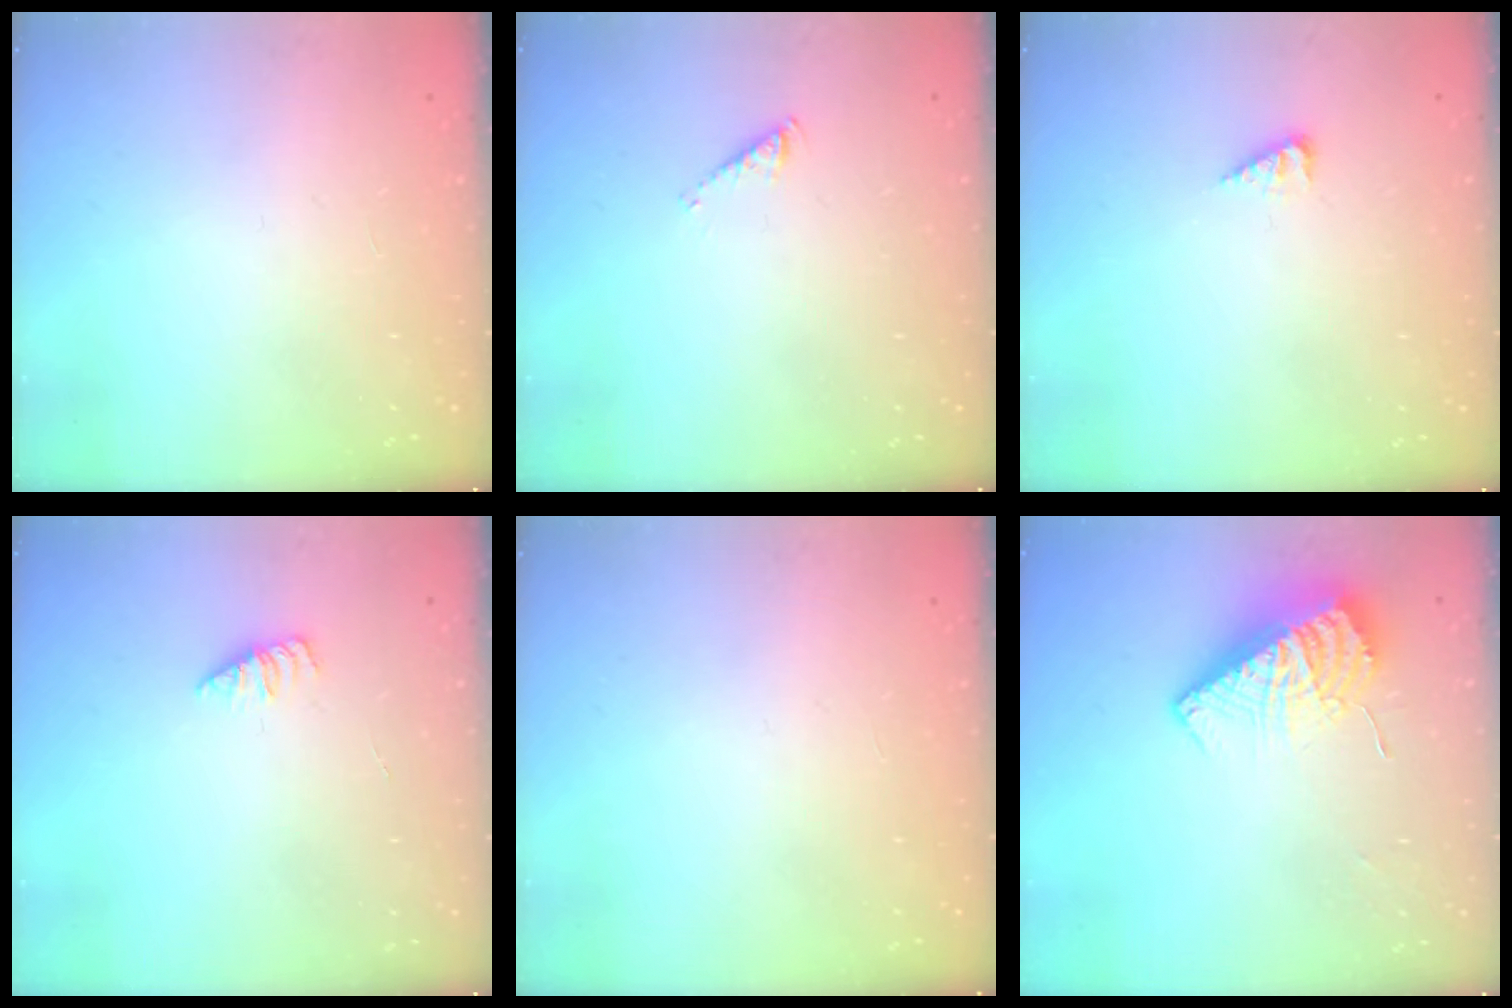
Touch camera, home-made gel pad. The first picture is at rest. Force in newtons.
{"total": 2.8, "press": 2.8, "slide": 0.5}
{"total": 2.4, "press": 2.4, "slide": 0.4}
{"total": 1.3, "press": 1.3, "slide": 0.2}
{"total": 0.0}
{"total": 11.9, "press": 11.9, "slide": 1.2}